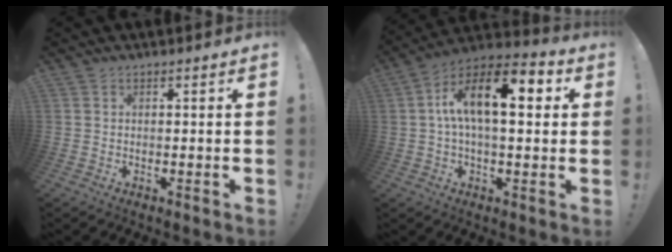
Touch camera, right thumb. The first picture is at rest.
{"total": 16.2, "force": [3.4, 7.2, 14.2], "torque": [-0.248, 0.006, 0.048]}